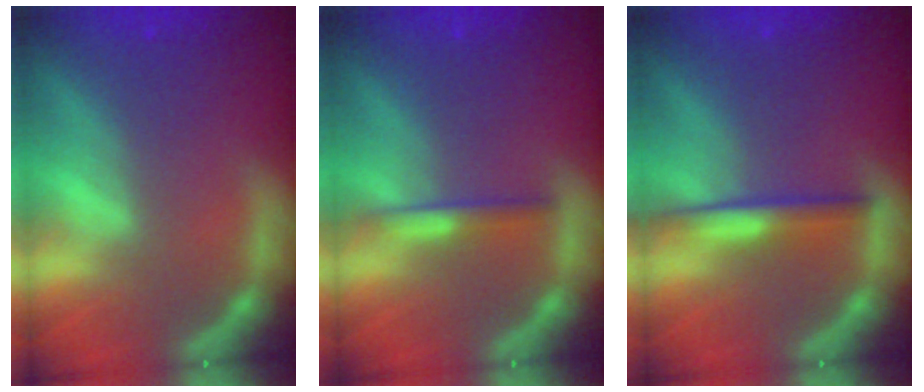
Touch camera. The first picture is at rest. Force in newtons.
{"total": 1.9}
{"total": 3.0}